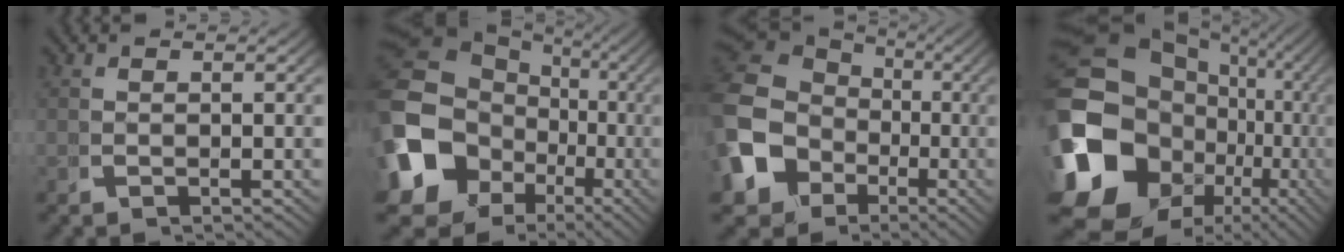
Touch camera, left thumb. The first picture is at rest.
{"total": 17.4, "force": [-2.1, 13.9, 10.3], "torque": [-0.237, -0.080, -0.001]}
{"total": 12.6, "force": [-1.1, 10.4, 7.1], "torque": [-0.173, -0.051, 0.004]}
{"total": 24.4, "force": [-2.1, 18.1, 16.2], "torque": [-0.337, -0.070, -0.018]}